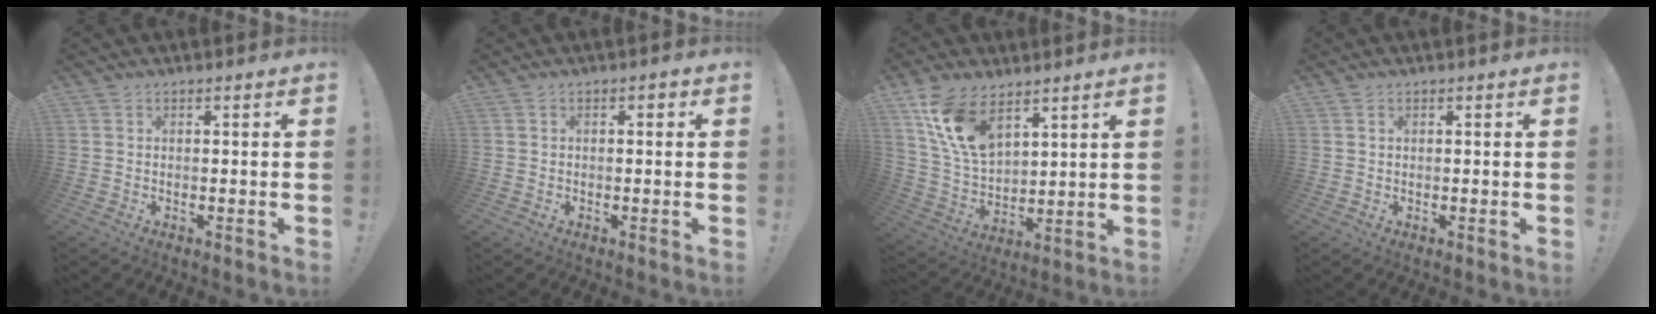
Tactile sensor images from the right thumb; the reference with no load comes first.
{"total": 0.8, "force": [-0.3, 0.5, 0.6], "torque": [-0.004, 0.000, -0.008]}
{"total": 15.0, "force": [9.1, 8.0, 8.8], "torque": [-0.184, -0.047, 0.174]}
{"total": 0.6, "force": [0.4, 0.4, 0.3], "torque": [-0.007, 0.002, 0.008]}